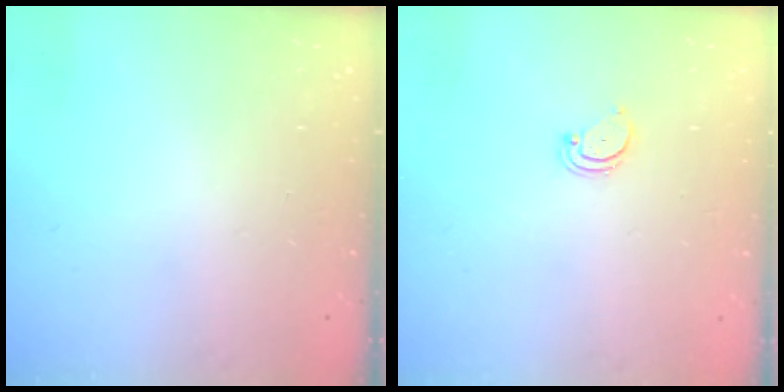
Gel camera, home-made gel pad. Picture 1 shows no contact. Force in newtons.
{"total": 1.9, "press": 1.9, "slide": 0.2}